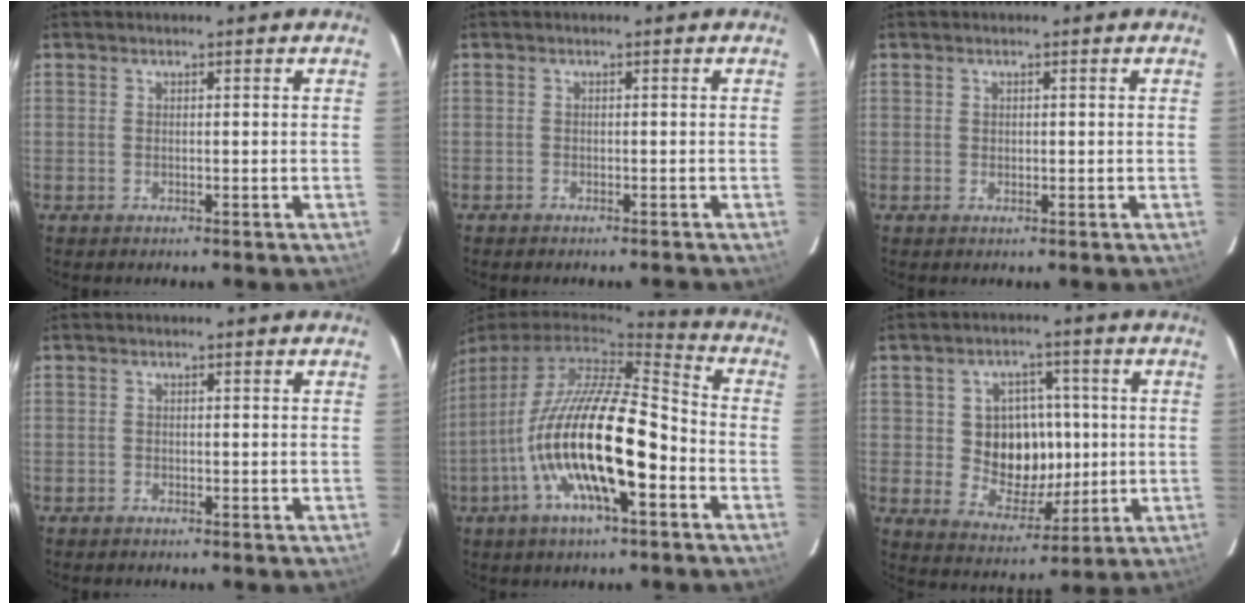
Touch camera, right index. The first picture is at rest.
{"total": 1.0, "force": [-1.0, 0.2, 0.2], "torque": [-0.011, 0.000, -0.016]}
{"total": 0.6, "force": [0.1, 0.6, 0.2], "torque": [-0.001, 0.002, 0.002]}
{"total": 0.5, "force": [-0.5, 0.2, 0.0], "torque": [-0.001, 0.004, -0.011]}
{"total": 19.6, "force": [-6.6, 5.3, 17.6], "torque": [-0.324, -0.023, -0.126]}
{"total": 10.6, "force": [0.2, 9.0, 5.6], "torque": [-0.113, 0.011, 0.019]}